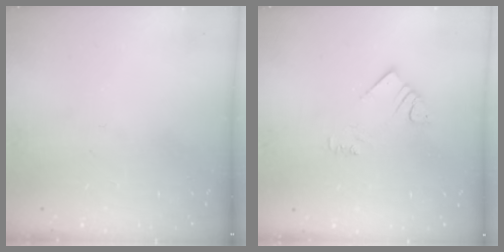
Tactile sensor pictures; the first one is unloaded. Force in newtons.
{"total": 3.3, "press": 3.2, "slide": 0.6}